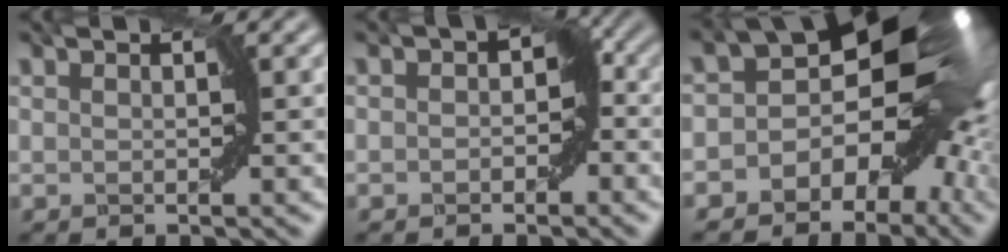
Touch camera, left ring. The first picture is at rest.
{"total": 2.8, "force": [-0.4, 2.0, 1.9], "torque": [-0.004, 0.001, -0.010]}
{"total": 14.1, "force": [-2.3, 9.9, 9.9], "torque": [-0.036, 0.019, -0.055]}